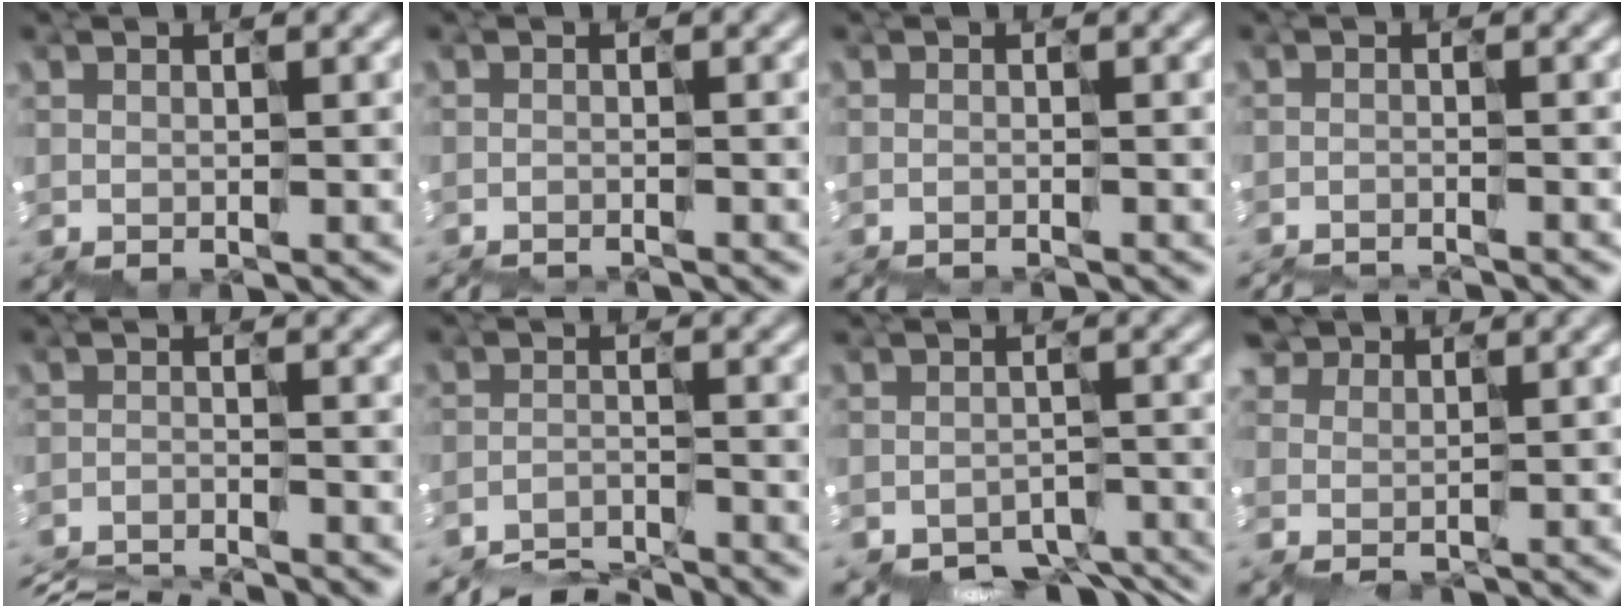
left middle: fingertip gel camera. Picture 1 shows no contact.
{"total": 2.2, "force": [-2.1, -0.2, 0.1], "torque": [0.009, -0.016, -0.027]}
{"total": 1.6, "force": [-1.6, -0.2, 0.1], "torque": [0.013, -0.012, -0.020]}
{"total": 3.8, "force": [-3.8, 0.0, 0.4], "torque": [0.004, -0.021, -0.051]}
{"total": 7.8, "force": [-7.7, 0.8, 1.0], "torque": [-0.014, -0.016, -0.105]}
{"total": 5.5, "force": [-5.5, -0.2, -0.8], "torque": [-0.002, -0.024, -0.097]}
{"total": 5.8, "force": [-5.1, 2.2, 1.4], "torque": [-0.037, -0.032, -0.057]}
{"total": 1.1, "force": [-0.1, 0.2, -1.1], "torque": [0.002, -0.019, -0.001]}